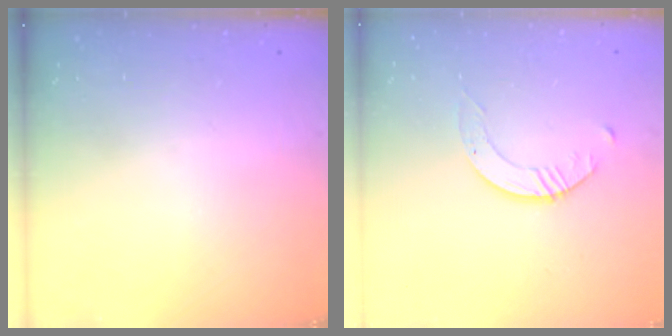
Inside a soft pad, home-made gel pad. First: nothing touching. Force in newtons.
{"total": 2.6, "press": 2.6, "slide": 0.3}